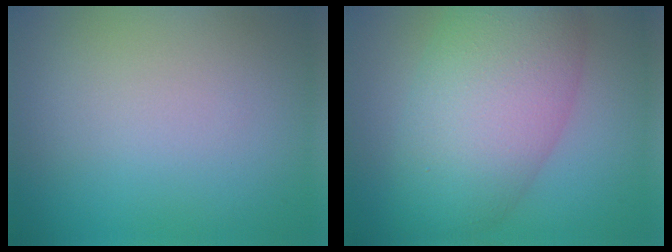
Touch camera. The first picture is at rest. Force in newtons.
{"total": 9.6, "press": 9.6, "slide": 0.2}